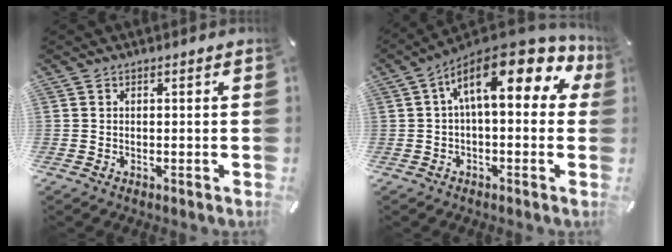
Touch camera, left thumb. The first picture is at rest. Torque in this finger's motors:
{"motor_torque": [0.59, 1.41, 1.65, -1.12, 0.24]}